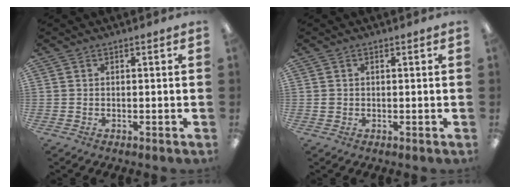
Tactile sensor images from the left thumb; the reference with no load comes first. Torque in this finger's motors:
{"motor_torque": [0.13, 0.38, 0.11, 0.11, -0.05]}